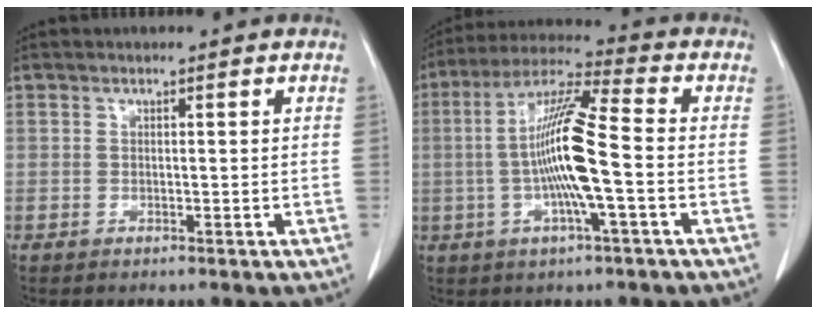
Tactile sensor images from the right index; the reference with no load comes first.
{"total": 13.1, "force": [-1.6, 0.4, 13.0], "torque": [-0.250, 0.005, -0.038]}